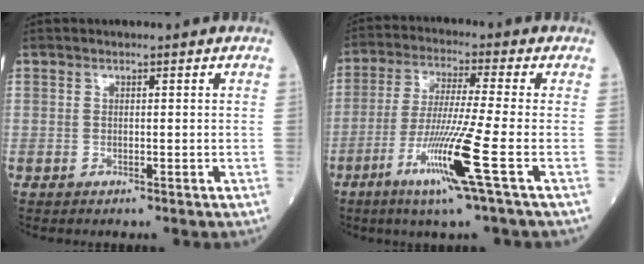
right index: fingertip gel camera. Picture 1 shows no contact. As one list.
[{"total": 11.6, "force": [-4.8, -1.8, 10.4], "torque": [-0.205, -0.029, -0.095]}]